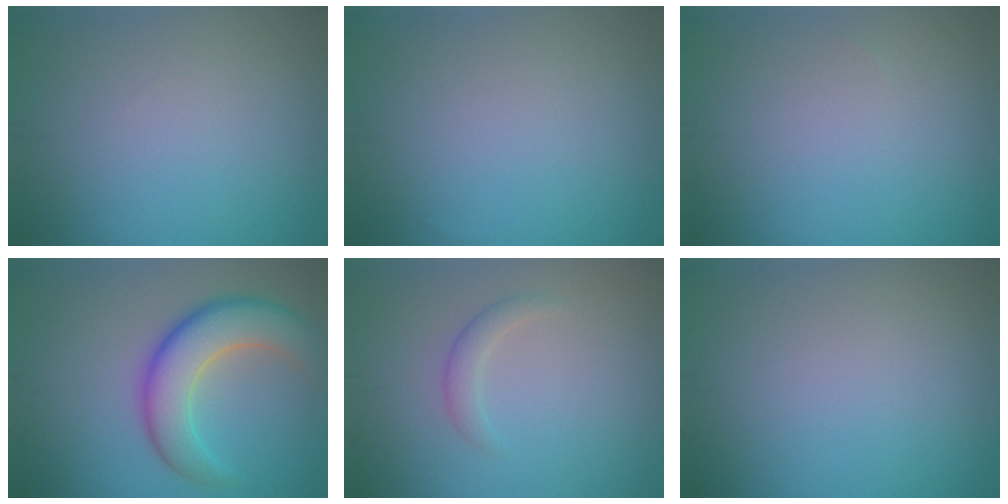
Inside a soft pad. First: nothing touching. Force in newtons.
{"total": 0.0}
{"total": 0.0}
{"total": 7.3, "press": 7.3, "slide": 0.4}
{"total": 1.6, "press": 1.6, "slide": 0.2}
{"total": 0.0}